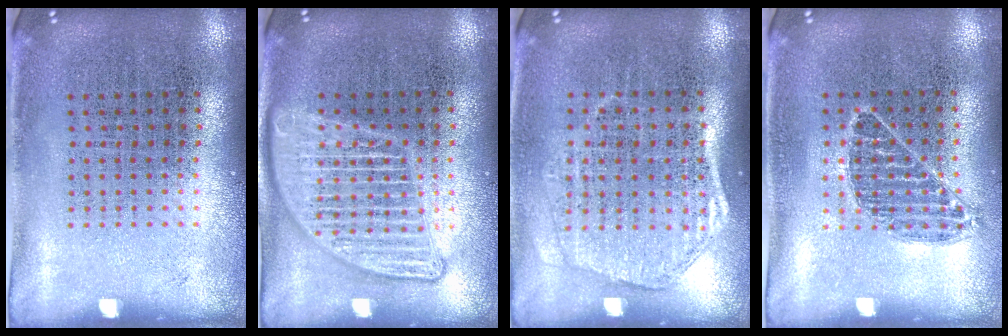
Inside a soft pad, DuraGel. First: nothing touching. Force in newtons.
{"total": 2.8, "press": 2.8, "slide": 0.3}
{"total": 1.5, "press": 1.4, "slide": 0.6}
{"total": 0.7, "press": 0.7, "slide": 0.3}